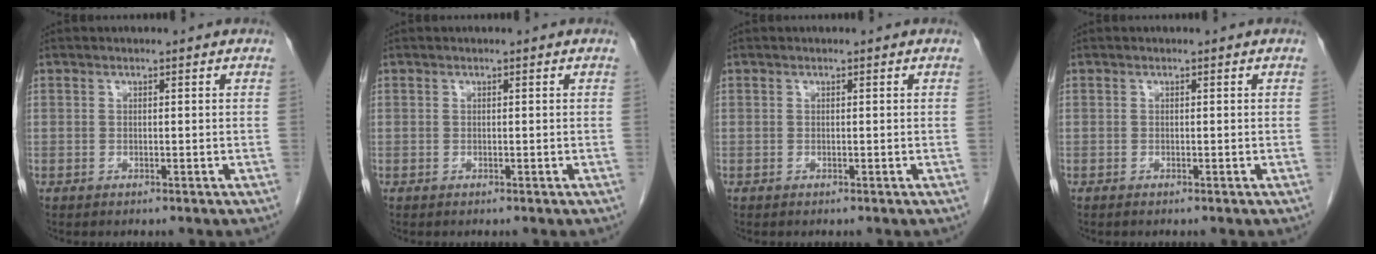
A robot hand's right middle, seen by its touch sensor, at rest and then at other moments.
{"total": 0.0}
{"total": 0.0}
{"total": 0.0}